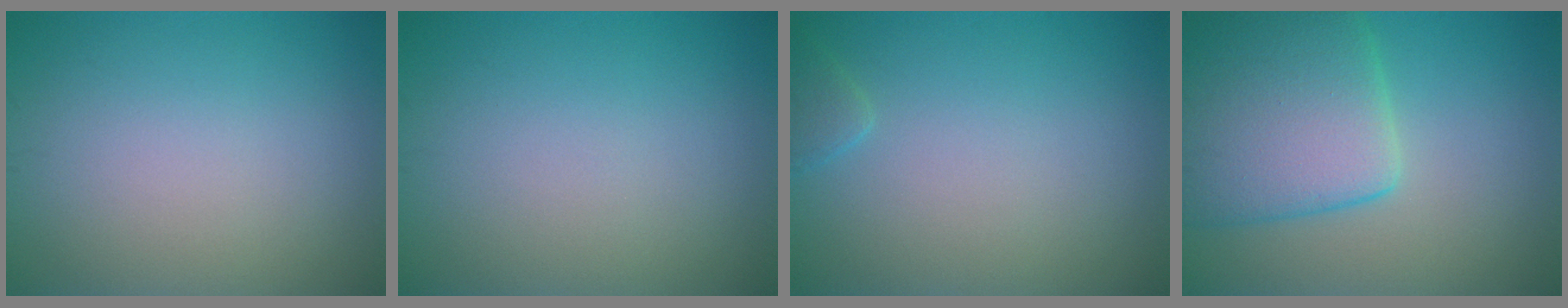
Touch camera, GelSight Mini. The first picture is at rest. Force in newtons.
{"total": 0.0}
{"total": 1.1, "press": 1.1, "slide": 0.1}
{"total": 8.9, "press": 8.9, "slide": 0.3}